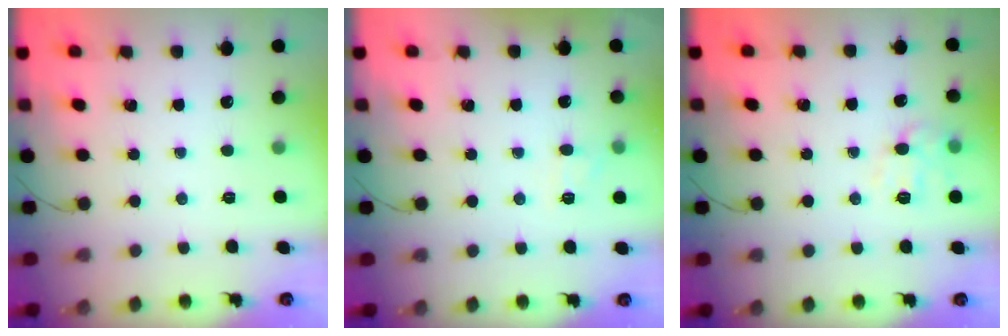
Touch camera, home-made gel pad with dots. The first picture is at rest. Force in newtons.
{"total": 6.3, "press": 6.1, "slide": 1.5}
{"total": 9.2, "press": 9.1, "slide": 1.0}